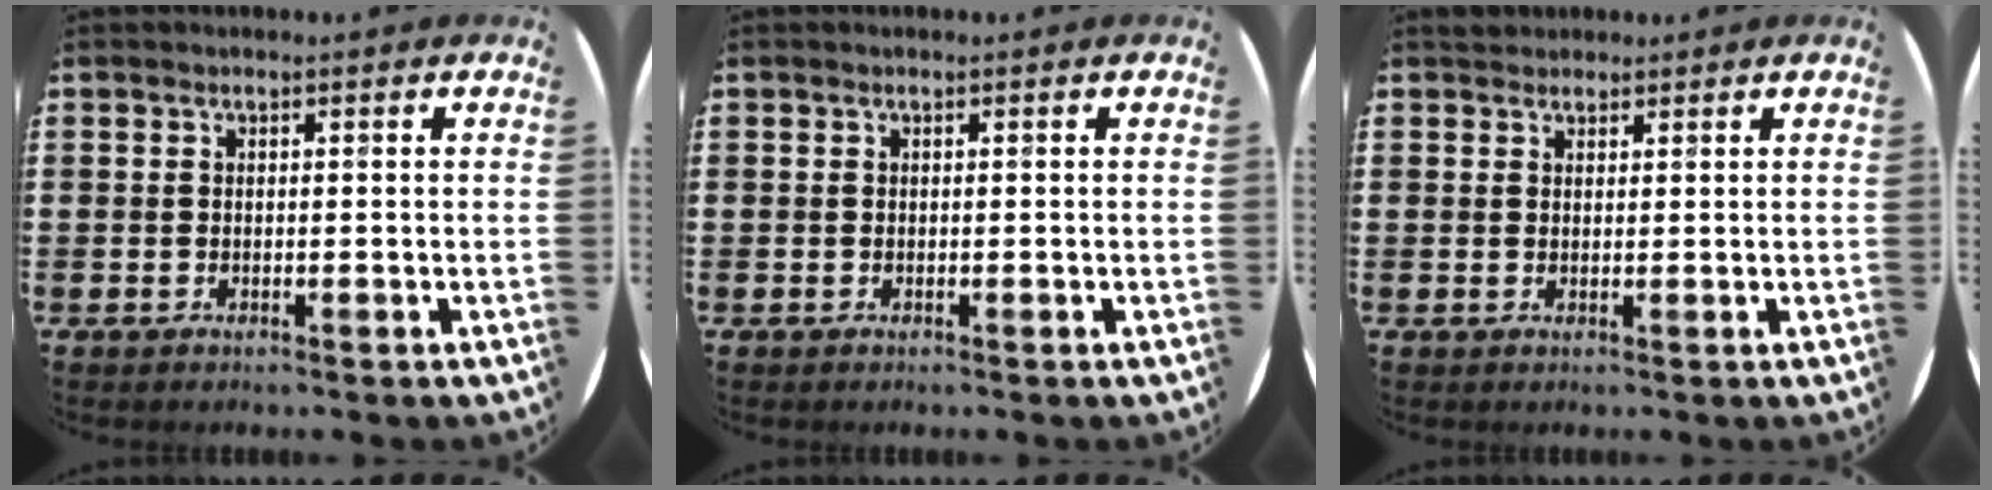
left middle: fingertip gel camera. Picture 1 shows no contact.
{"total": 0.0}
{"total": 1.4, "force": [1.3, 0.5, 0.0], "torque": [0.006, 0.000, 0.025]}